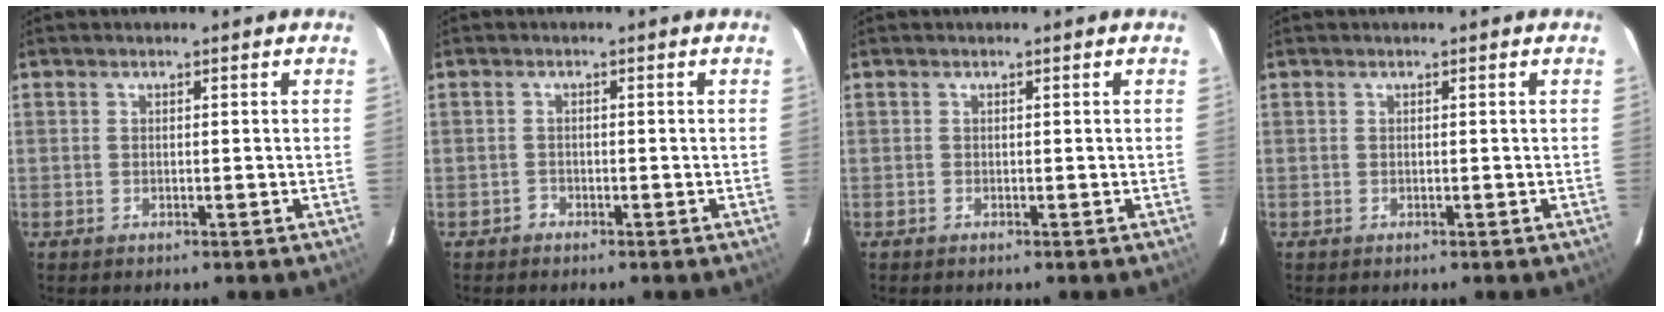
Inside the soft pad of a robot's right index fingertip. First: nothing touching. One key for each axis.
{"total": 1.0, "fx": -0.8, "fy": 0.5, "fz": -0.2, "tx": 0.002, "ty": 0.005, "tz": -0.016}
{"total": 0.0}
{"total": 0.0}